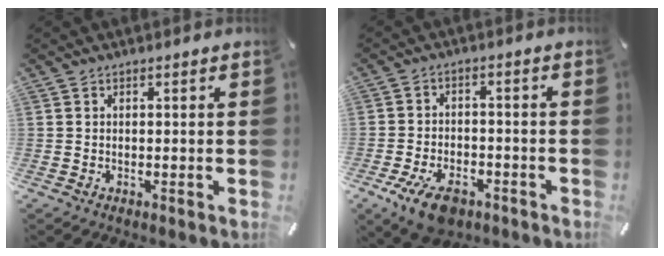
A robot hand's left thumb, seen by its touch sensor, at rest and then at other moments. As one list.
[{"total": 8.2, "force": [-4.7, 4.6, 5.0], "torque": [-0.105, 0.016, -0.084]}]